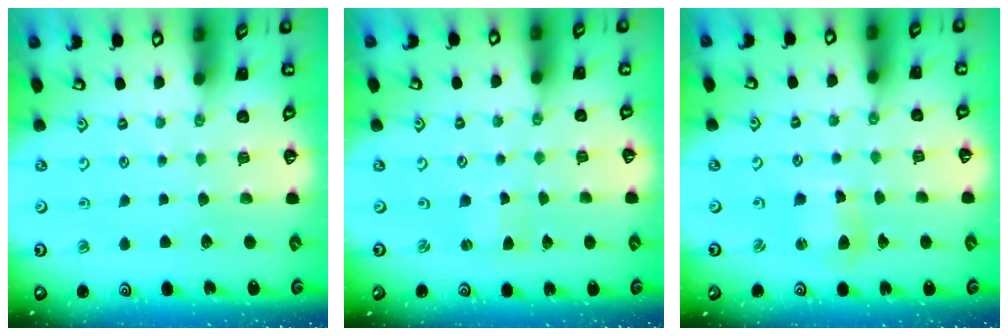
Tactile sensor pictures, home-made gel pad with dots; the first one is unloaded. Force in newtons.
{"total": 1.7, "press": 1.7, "slide": 0.3}
{"total": 5.2, "press": 5.1, "slide": 0.8}